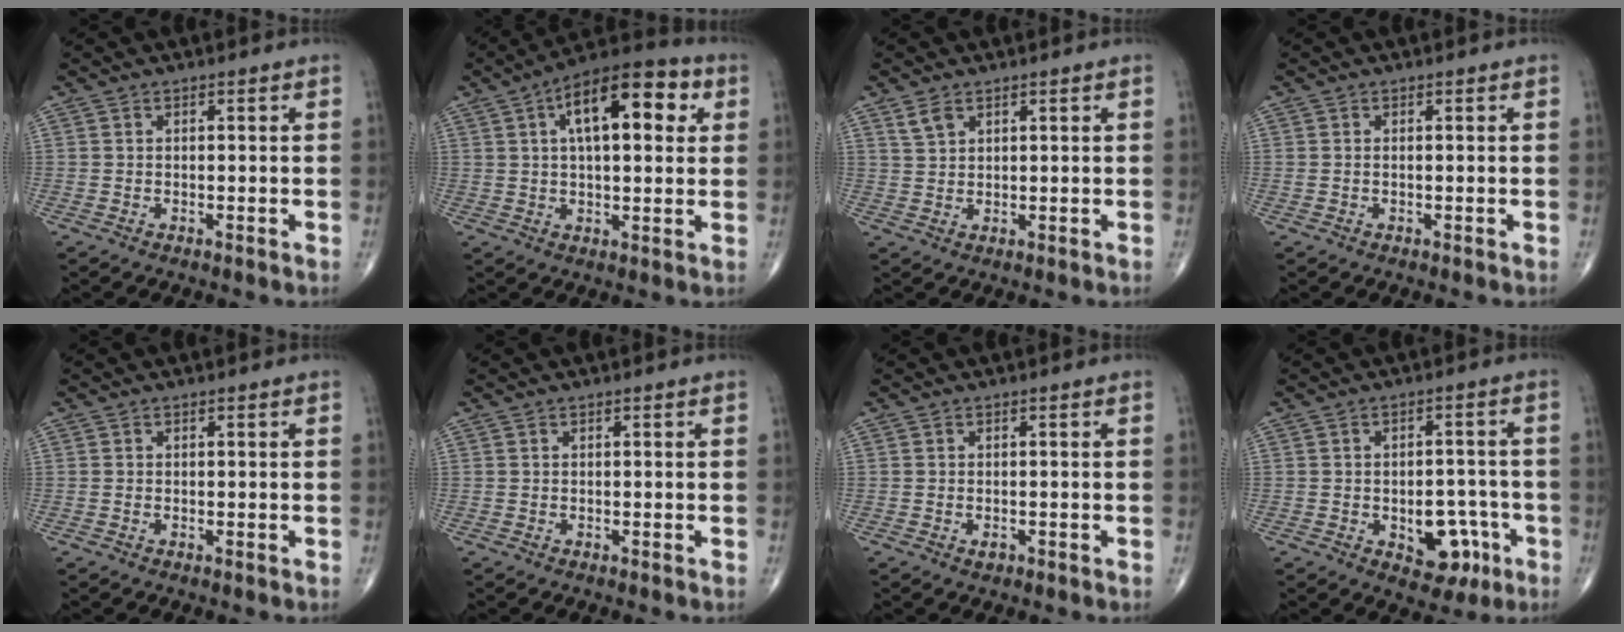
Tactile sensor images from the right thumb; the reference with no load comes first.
{"total": 16.5, "force": [5.0, 7.3, 13.9], "torque": [-0.183, 0.020, 0.068]}
{"total": 2.7, "force": [1.9, 1.5, 1.4], "torque": [-0.025, -0.004, 0.044]}
{"total": 0.6, "force": [0.0, 0.3, 0.5], "torque": [-0.018, 0.004, 0.003]}
{"total": 0.0}
{"total": 0.0}
{"total": 0.9, "force": [-0.4, 0.5, 0.6], "torque": [-0.008, -0.001, -0.005]}
{"total": 8.9, "force": [-3.2, 5.6, 6.1], "torque": [-0.045, 0.026, -0.033]}